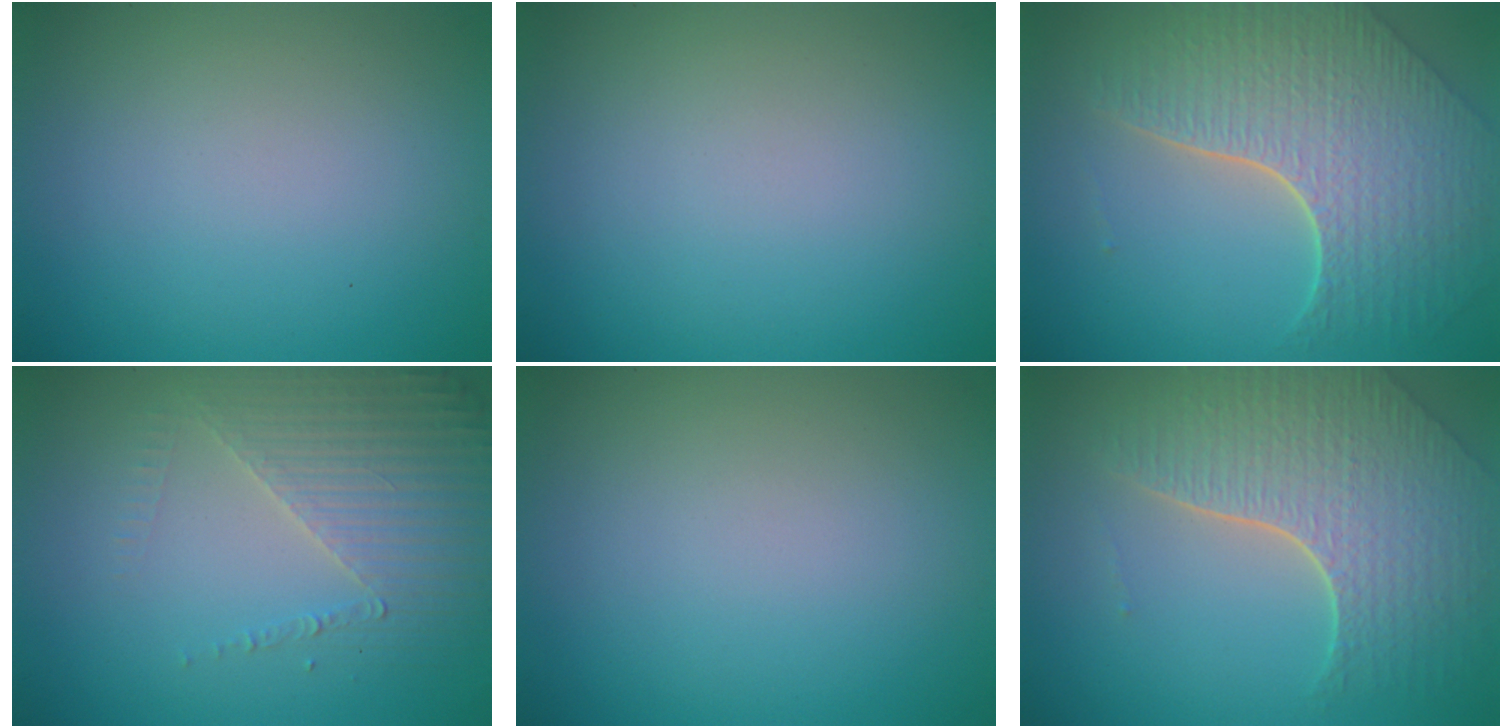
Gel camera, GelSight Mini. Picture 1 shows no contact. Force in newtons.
{"total": 0.0}
{"total": 8.0, "press": 5.7, "slide": 5.6}
{"total": 4.5, "press": 3.2, "slide": 3.1}
{"total": 0.0}
{"total": 6.9, "press": 4.9, "slide": 4.9}